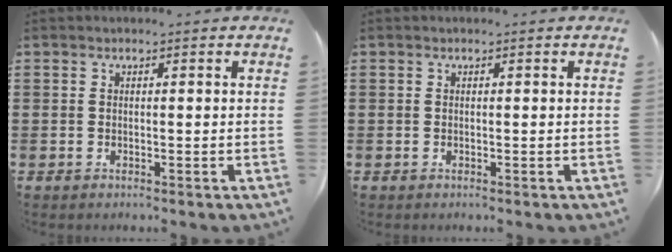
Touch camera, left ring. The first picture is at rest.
{"total": 0.0}